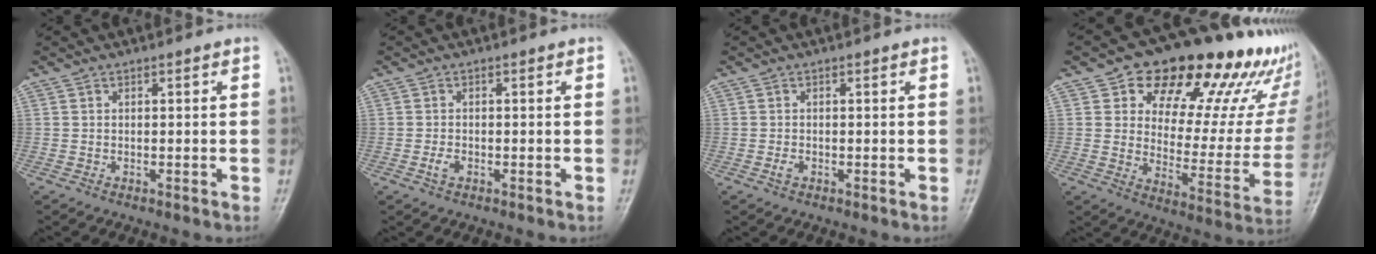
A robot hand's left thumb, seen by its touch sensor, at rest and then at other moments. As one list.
[{"total": 1.5, "force": [-0.6, 0.9, 1.1], "torque": [-0.022, 0.004, -0.012]}, {"total": 1.0, "force": [-0.3, 0.7, 0.7], "torque": [-0.014, 0.001, -0.006]}, {"total": 27.5, "force": [16.7, 13.1, 17.5], "torque": [-0.192, -0.052, 0.228]}]